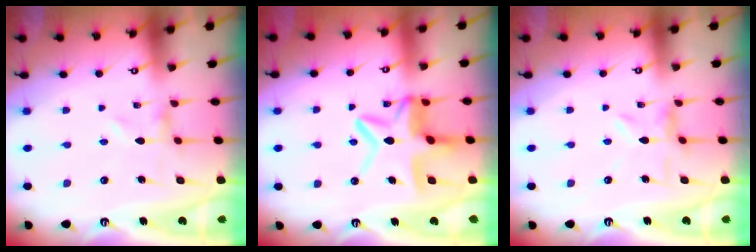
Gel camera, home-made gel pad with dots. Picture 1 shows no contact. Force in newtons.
{"total": 12.1, "press": 12.0, "slide": 1.3}
{"total": 2.8, "press": 2.8, "slide": 0.3}